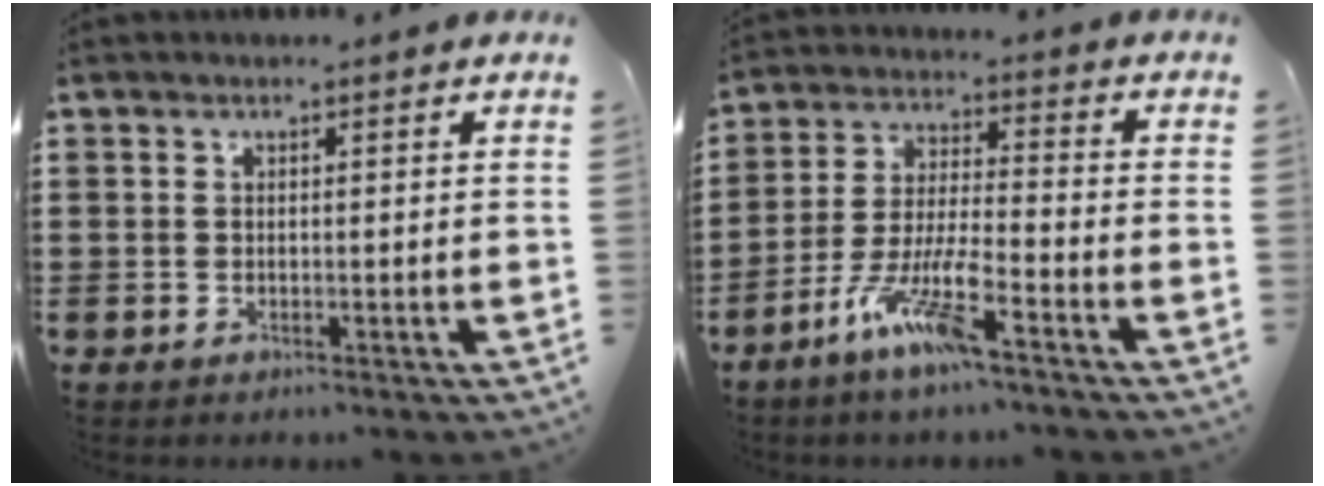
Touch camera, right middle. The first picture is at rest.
{"total": 8.7, "force": [-6.0, 1.0, 6.3], "torque": [-0.139, -0.007, -0.115]}